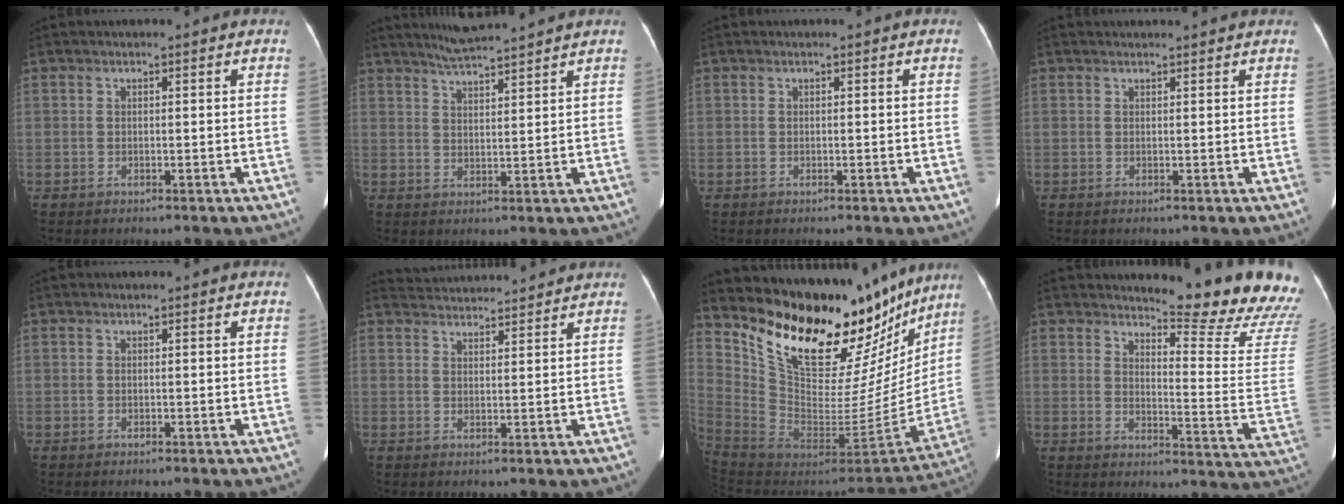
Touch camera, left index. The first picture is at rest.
{"total": 7.2, "force": [6.6, -0.5, 2.8], "torque": [-0.058, 0.017, 0.111]}
{"total": 0.0}
{"total": 4.2, "force": [4.0, 0.3, 1.0], "torque": [-0.012, 0.023, 0.045]}
{"total": 0.6, "force": [0.6, 0.1, 0.1], "torque": [-0.005, 0.002, 0.003]}
{"total": 9.2, "force": [9.0, 0.8, 1.5], "torque": [-0.028, 0.030, 0.126]}
{"total": 28.7, "force": [23.9, 10.9, 11.5], "torque": [-0.190, -0.055, 0.351]}
{"total": 16.4, "force": [15.7, -0.1, 5.0], "torque": [-0.066, -0.130, 0.173]}